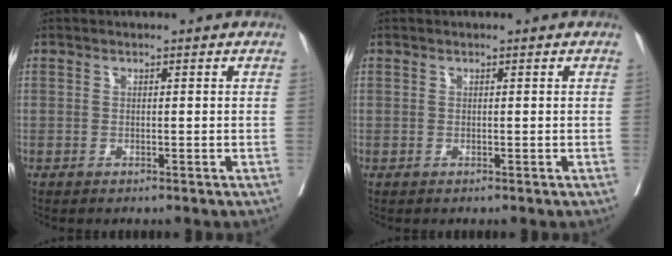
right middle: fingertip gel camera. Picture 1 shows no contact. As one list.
[{"total": 0.0}]